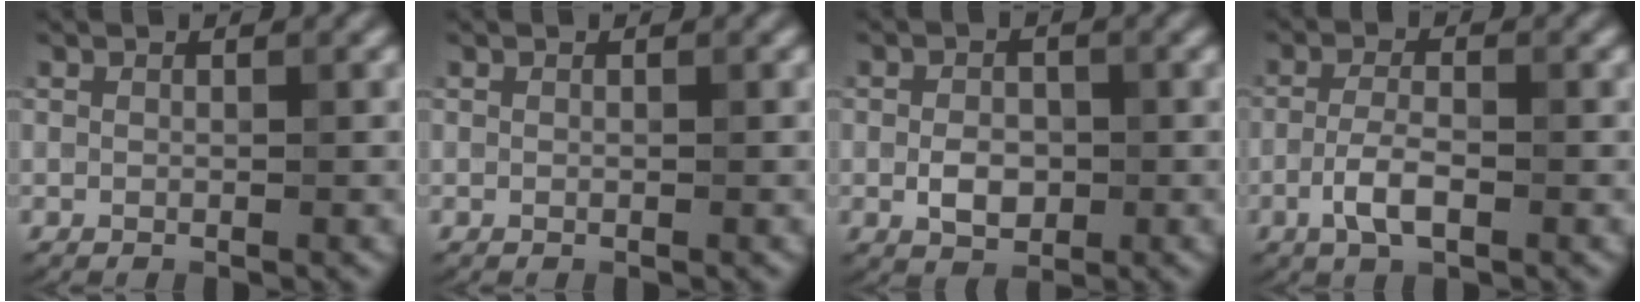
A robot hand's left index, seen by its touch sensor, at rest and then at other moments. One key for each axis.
{"total": 0.0}
{"total": 2.9, "fx": -0.5, "fy": 2.0, "fz": 2.0, "tx": -0.034, "ty": -0.002, "tz": -0.013}
{"total": 3.1, "fx": -1.2, "fy": 1.1, "fz": 2.6, "tx": -0.055, "ty": 0.003, "tz": -0.030}